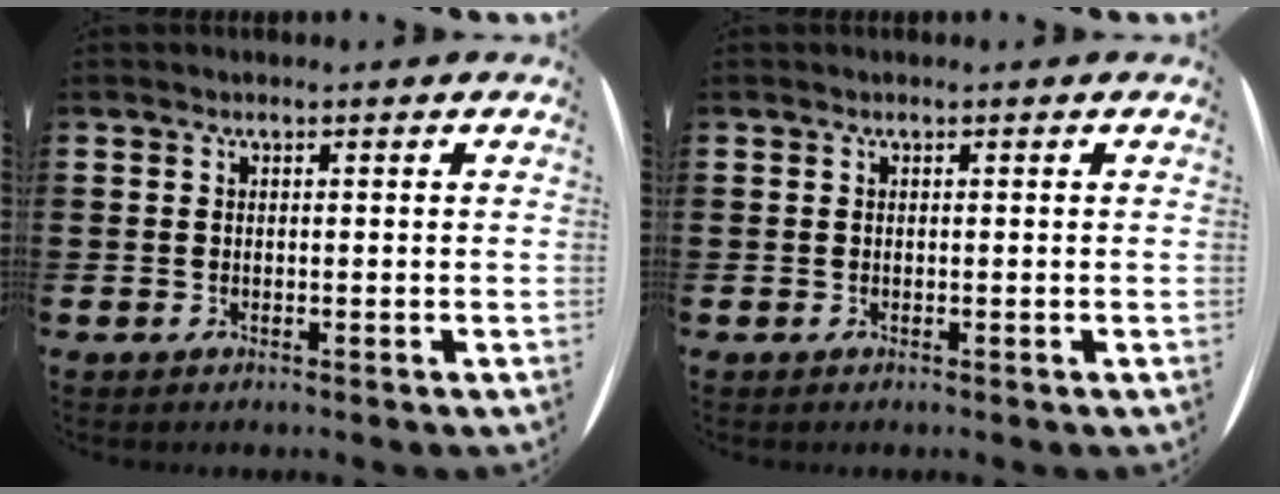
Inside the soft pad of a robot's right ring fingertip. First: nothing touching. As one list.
[{"total": 0.0}]